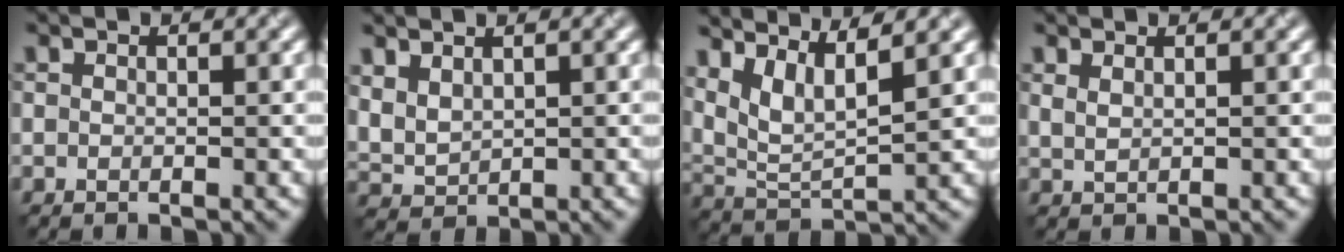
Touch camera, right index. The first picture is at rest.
{"total": 2.7, "force": [1.4, 1.8, 1.4], "torque": [-0.044, 0.003, 0.037]}
{"total": 4.7, "force": [3.3, 1.3, 3.1], "torque": [-0.073, -0.001, 0.070]}
{"total": 0.8, "force": [0.8, 0.2, 0.3], "torque": [-0.014, 0.002, 0.017]}